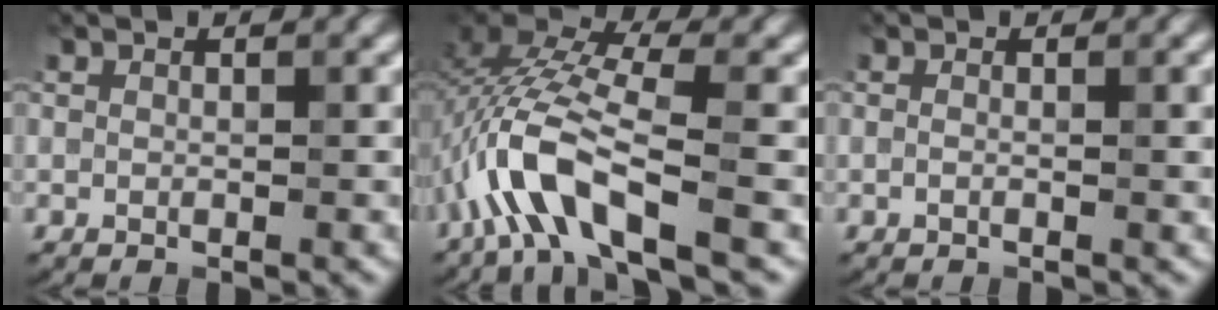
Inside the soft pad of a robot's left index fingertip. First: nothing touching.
{"total": 7.5, "force": [-3.2, 2.5, 6.4], "torque": [-0.141, 0.014, -0.071]}
{"total": 2.4, "force": [0.1, 1.0, 2.2], "torque": [-0.023, 0.000, -0.013]}